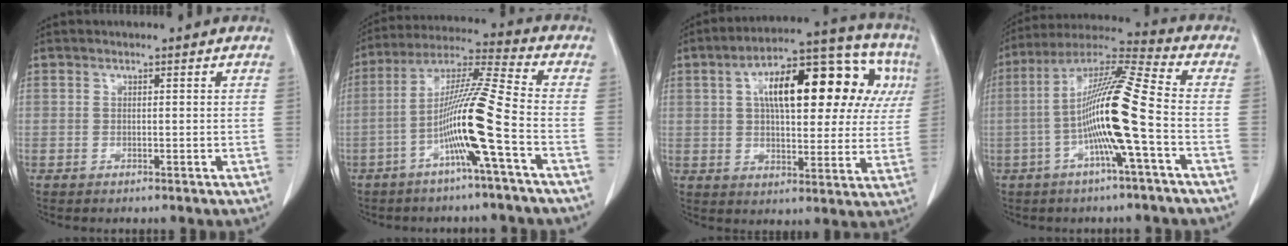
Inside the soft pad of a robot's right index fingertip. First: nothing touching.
{"total": 12.3, "force": [-4.4, -1.6, 11.4], "torque": [-0.215, 0.008, -0.088]}
{"total": 20.4, "force": [6.1, 7.9, 17.8], "torque": [-0.254, 0.056, 0.085]}
{"total": 14.1, "force": [-3.0, -0.6, 13.7], "torque": [-0.256, 0.012, -0.067]}